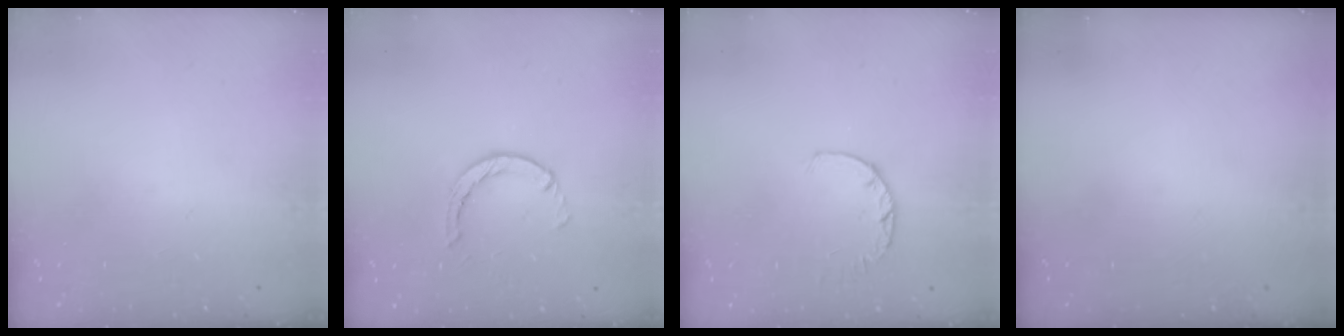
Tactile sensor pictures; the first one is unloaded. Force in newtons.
{"total": 2.4, "press": 2.4, "slide": 0.4}
{"total": 2.8, "press": 2.7, "slide": 0.5}
{"total": 0.0}